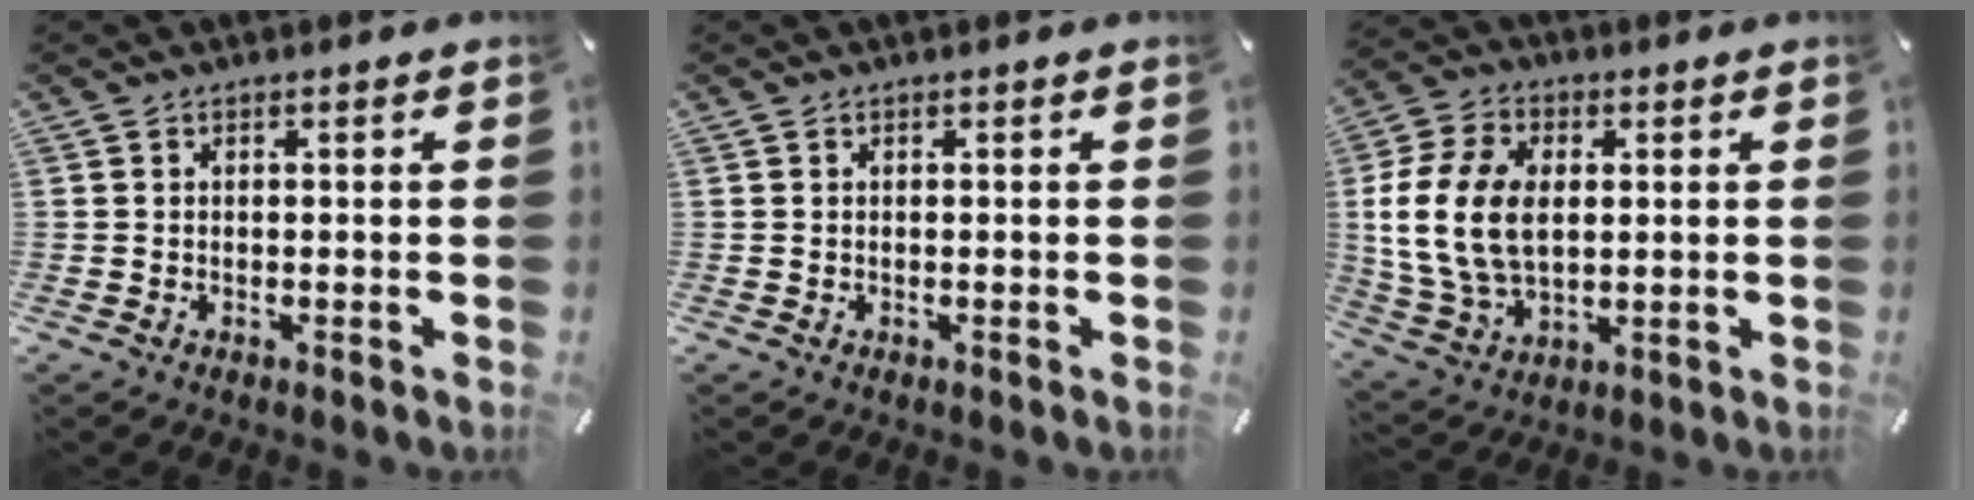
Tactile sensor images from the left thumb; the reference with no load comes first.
{"total": 0.0}
{"total": 14.7, "force": [1.1, 10.5, 10.2], "torque": [-0.243, 0.013, 0.021]}